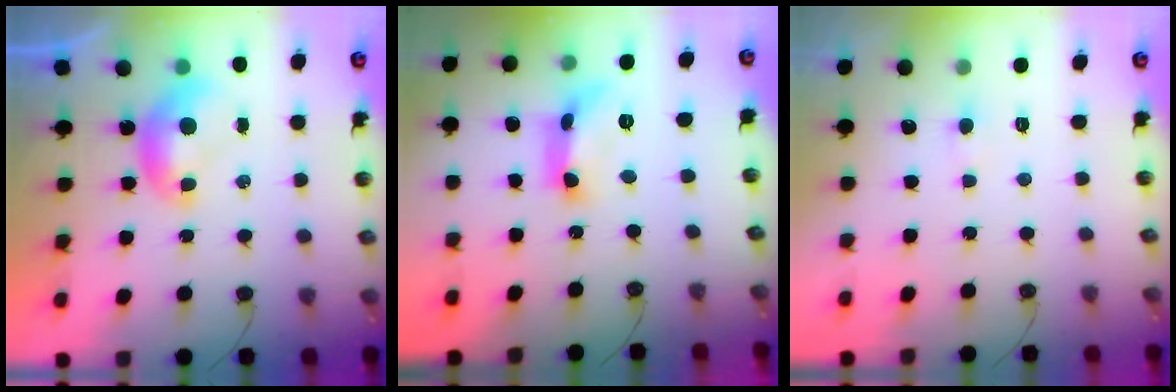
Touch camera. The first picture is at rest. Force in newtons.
{"total": 9.7, "press": 9.6, "slide": 0.6}
{"total": 0.6, "press": 0.5, "slide": 0.3}